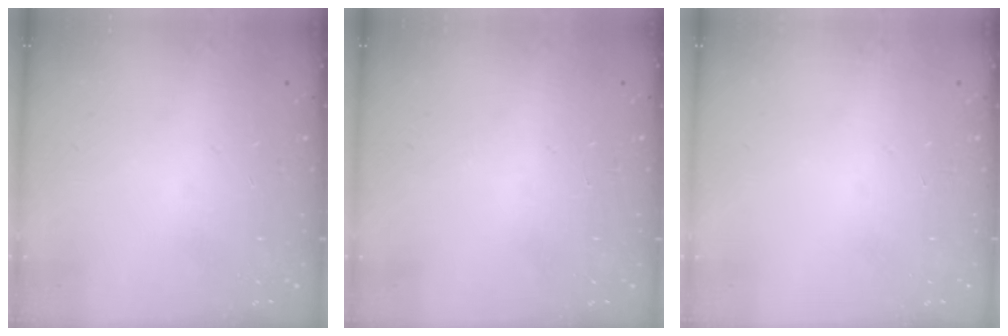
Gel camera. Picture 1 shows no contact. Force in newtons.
{"total": 0.0}
{"total": 0.0}